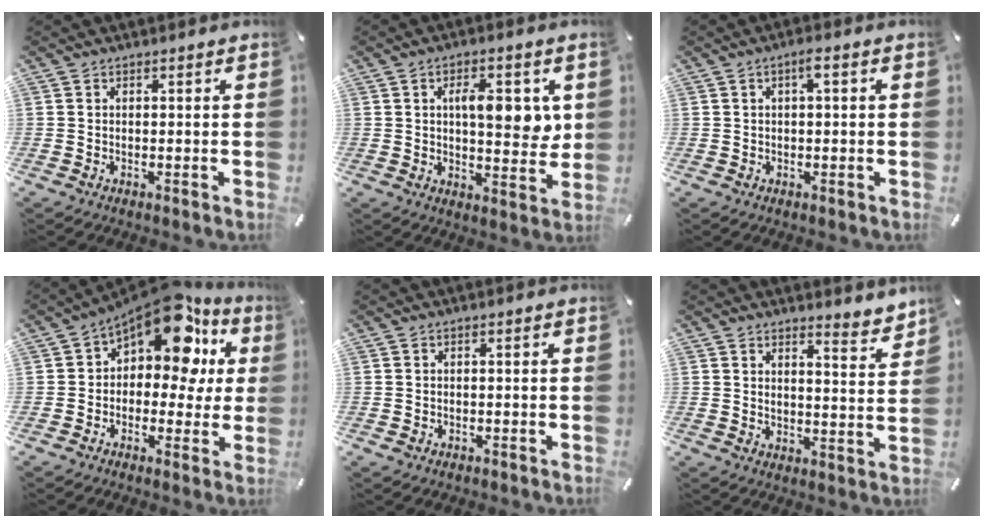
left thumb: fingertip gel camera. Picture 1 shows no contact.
{"total": 10.2, "force": [2.6, 4.6, 8.7], "torque": [-0.114, -0.014, 0.035]}
{"total": 2.3, "force": [0.7, 0.8, 2.1], "torque": [-0.041, 0.007, 0.010]}
{"total": 16.5, "force": [8.7, 8.3, 11.2], "torque": [-0.167, -0.063, 0.146]}
{"total": 0.6, "force": [0.0, 0.6, 0.2], "torque": [-0.002, 0.005, -0.002]}
{"total": 5.5, "force": [5.1, 1.5, 1.5], "torque": [-0.006, -0.048, 0.084]}